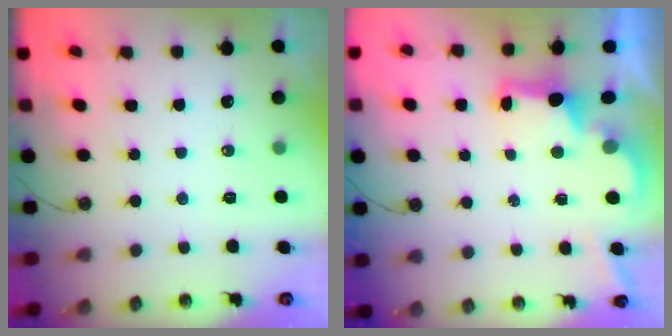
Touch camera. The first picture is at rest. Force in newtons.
{"total": 2.6, "press": 2.5, "slide": 0.9}